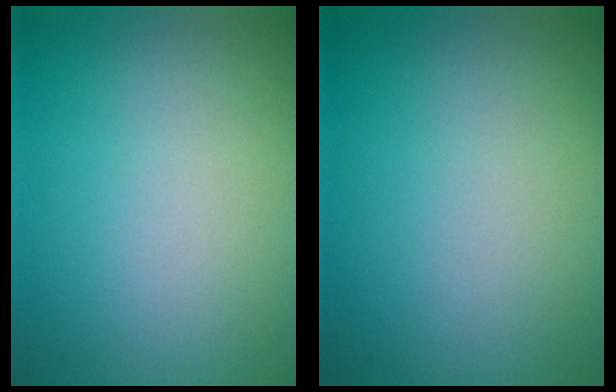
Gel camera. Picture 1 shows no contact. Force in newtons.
{"total": 0.0}